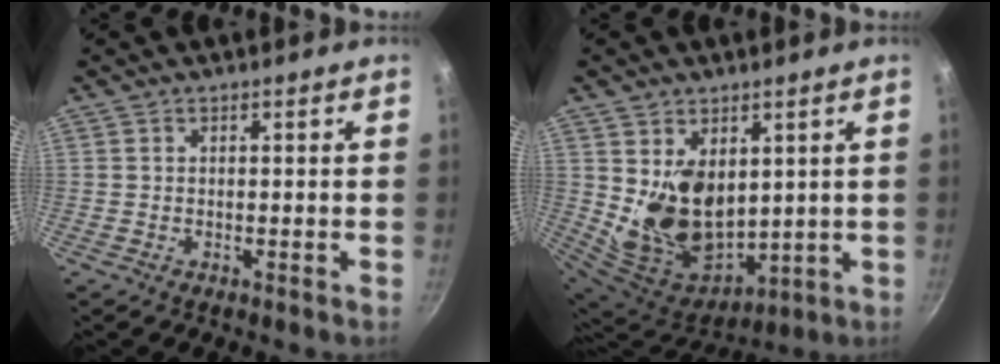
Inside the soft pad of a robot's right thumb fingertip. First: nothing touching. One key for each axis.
{"total": 14.9, "fx": 3.2, "fy": 10.3, "fz": 10.4, "tx": -0.155, "ty": -0.049, "tz": 0.085}